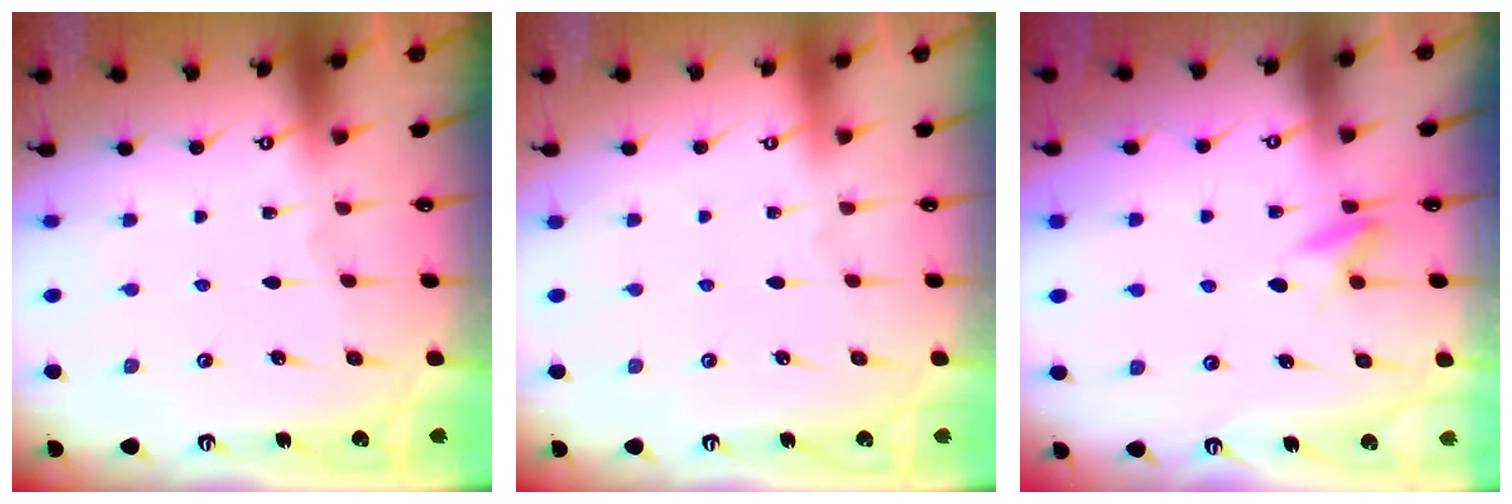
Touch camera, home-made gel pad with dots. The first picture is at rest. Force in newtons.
{"total": 3.9, "press": 3.9, "slide": 0.1}
{"total": 5.0, "press": 4.8, "slide": 1.6}